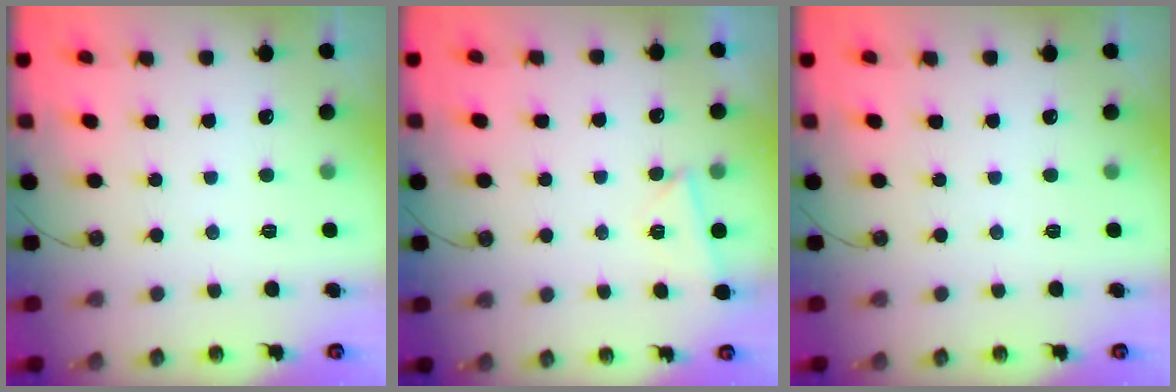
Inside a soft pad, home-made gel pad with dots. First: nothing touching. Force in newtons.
{"total": 3.6, "press": 2.7, "slide": 2.4}
{"total": 0.0}